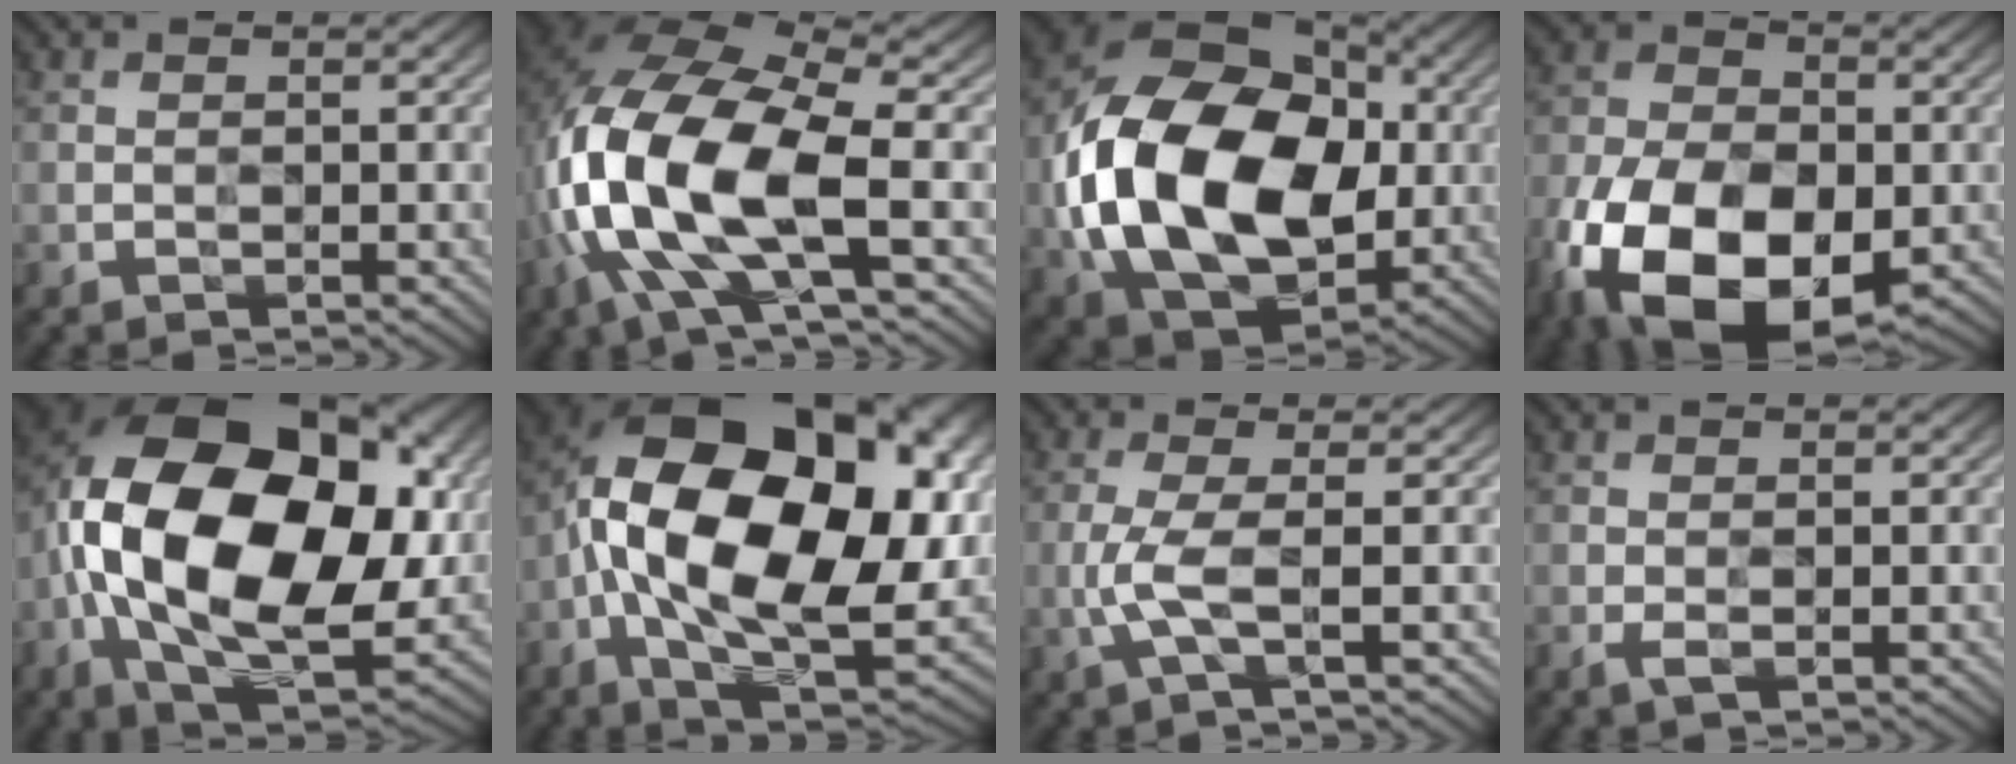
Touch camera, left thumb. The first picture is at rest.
{"total": 16.6, "force": [-3.6, 7.9, 14.2], "torque": [-0.334, -0.016, -0.065]}
{"total": 20.4, "force": [-1.3, 14.1, 14.7], "torque": [-0.337, -0.011, -0.018]}
{"total": 18.1, "force": [-7.7, 10.6, 12.6], "torque": [-0.259, -0.038, -0.137]}
{"total": 21.0, "force": [1.3, 13.5, 16.0], "torque": [-0.340, -0.030, 0.041]}
{"total": 21.4, "force": [1.3, 12.6, 17.2], "torque": [-0.337, -0.018, 0.034]}
{"total": 4.1, "force": [-0.8, 0.8, 3.9], "torque": [-0.093, 0.007, -0.024]}
{"total": 1.0, "force": [-0.3, 0.2, 0.9], "torque": [-0.022, 0.001, -0.008]}